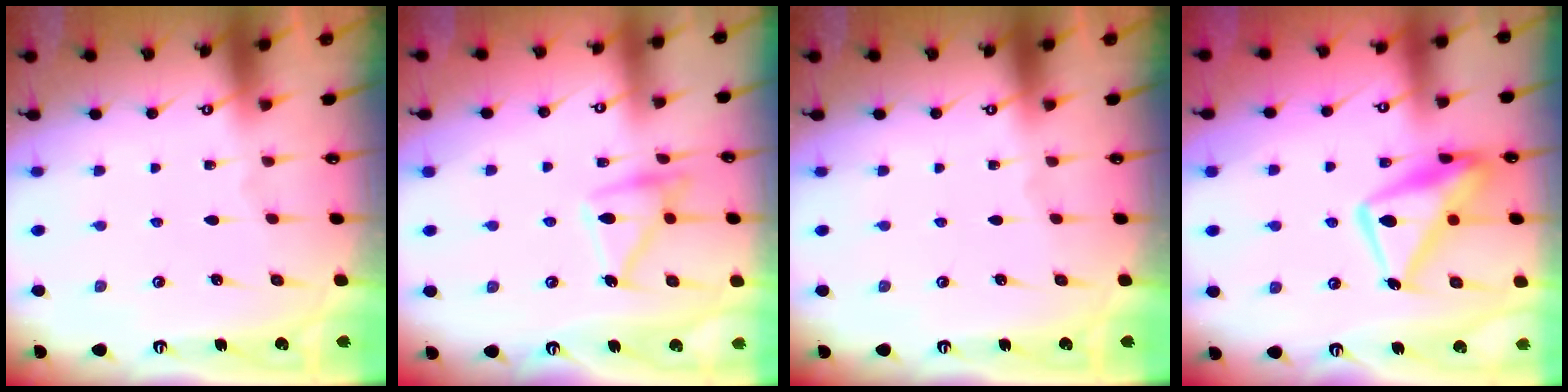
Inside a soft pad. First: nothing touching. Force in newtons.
{"total": 14.4, "press": 14.4, "slide": 1.0}
{"total": 0.0}
{"total": 15.8, "press": 15.8, "slide": 1.5}